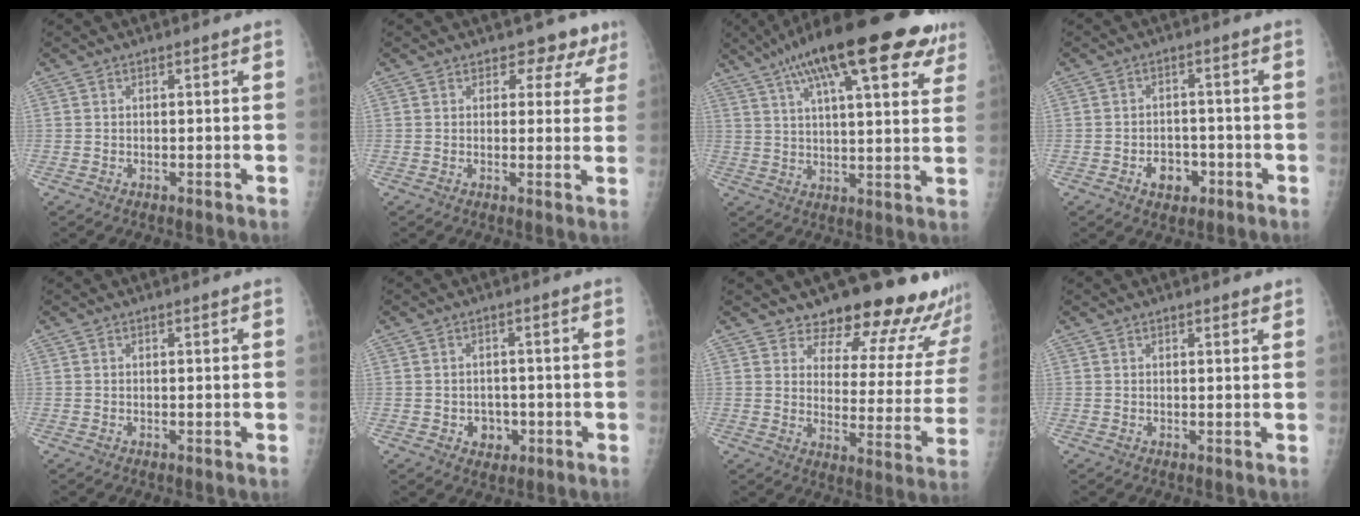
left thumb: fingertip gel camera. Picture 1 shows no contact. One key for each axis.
{"total": 5.4, "fx": 4.1, "fy": 3.4, "fz": 0.9, "tx": 0.024, "ty": -0.022, "tz": 0.036}
{"total": 24.7, "fx": 14.1, "fy": 7.5, "fz": 18.9, "tx": -0.275, "ty": 0.006, "tz": 0.200}
{"total": 5.4, "fx": -2.3, "fy": 4.0, "fz": 2.8, "tx": -0.019, "ty": 0.017, "tz": -0.031}
{"total": 0.0}
{"total": 3.7, "fx": -1.2, "fy": 3.1, "fz": 1.6, "tx": -0.002, "ty": 0.007, "tz": -0.012}
{"total": 19.8, "fx": 18.3, "fy": 5.7, "fz": 4.9, "tx": -0.007, "ty": -0.156, "tz": 0.214}
{"total": 1.1, "fx": 1.0, "fy": 0.4, "fz": 0.5, "tx": -0.002, "ty": -0.004, "tz": 0.011}